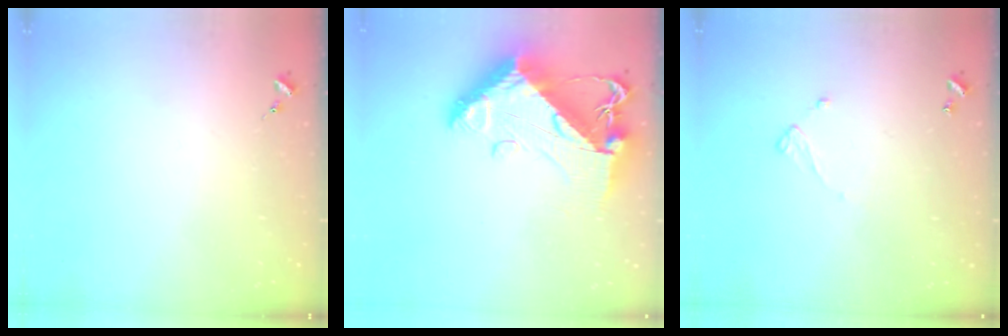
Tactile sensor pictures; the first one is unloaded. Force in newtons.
{"total": 16.5, "press": 16.4, "slide": 1.8}
{"total": 5.8, "press": 5.8, "slide": 0.5}